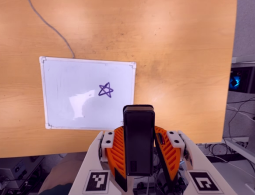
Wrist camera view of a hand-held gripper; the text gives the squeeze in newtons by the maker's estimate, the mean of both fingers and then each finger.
{"total": 5.0, "left": 3.8, "right": 6.1}